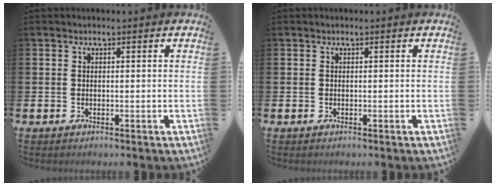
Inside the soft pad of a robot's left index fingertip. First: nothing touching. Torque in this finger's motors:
{"motor_torque": [-0.04, -0.12, -0.04, -0.01]}